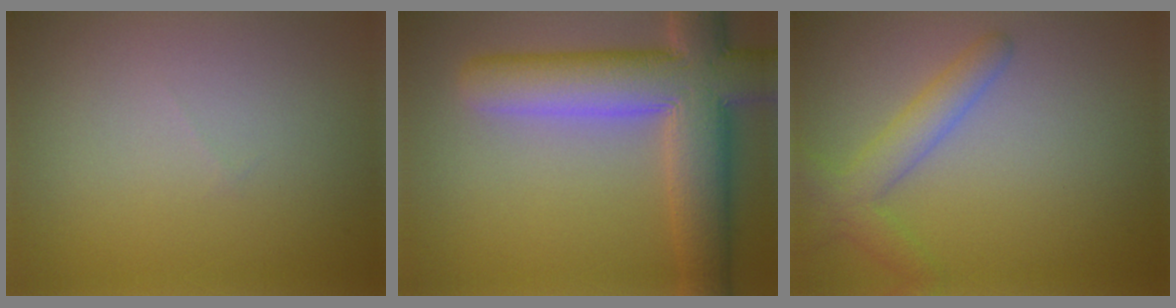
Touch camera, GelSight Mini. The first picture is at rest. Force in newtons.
{"total": 10.3, "press": 10.2, "slide": 0.6}
{"total": 3.0, "press": 3.0, "slide": 0.2}